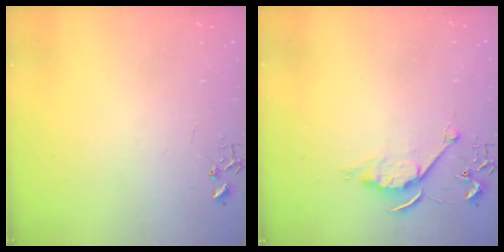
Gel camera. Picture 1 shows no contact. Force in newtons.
{"total": 6.2, "press": 6.2, "slide": 0.5}